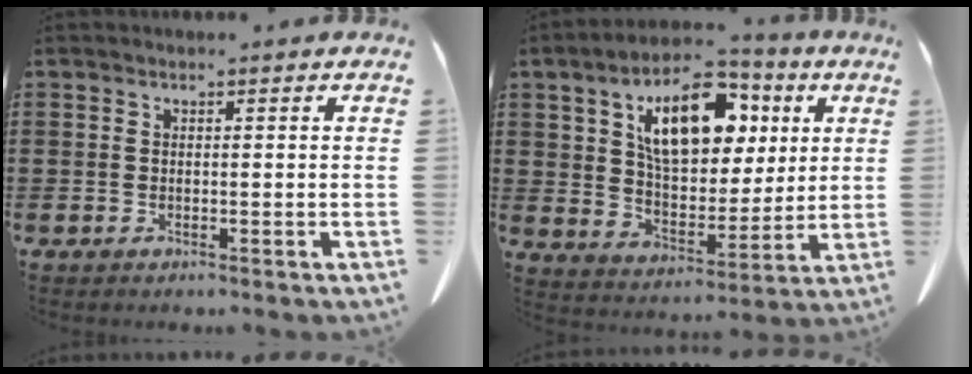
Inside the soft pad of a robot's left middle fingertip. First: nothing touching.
{"total": 13.5, "force": [5.6, 7.4, 9.8], "torque": [-0.181, 0.004, 0.096]}